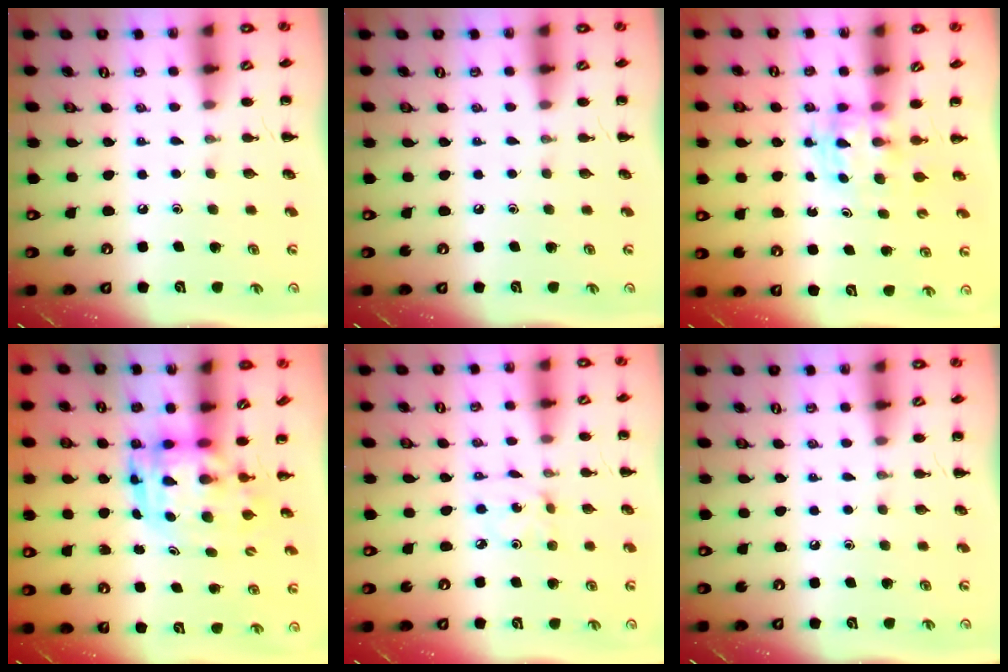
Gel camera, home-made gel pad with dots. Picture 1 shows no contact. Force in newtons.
{"total": 0.0}
{"total": 3.4, "press": 3.3, "slide": 0.5}
{"total": 3.9, "press": 3.8, "slide": 0.8}
{"total": 1.5, "press": 1.4, "slide": 0.4}
{"total": 0.0}